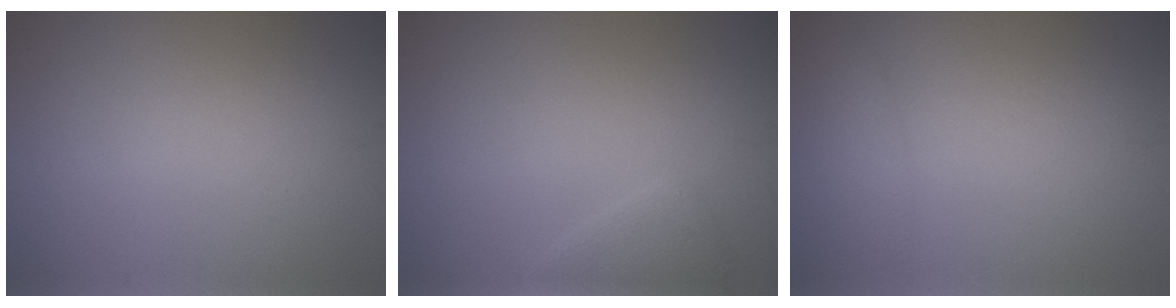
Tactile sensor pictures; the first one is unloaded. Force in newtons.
{"total": 1.6, "press": 1.6, "slide": 0.1}
{"total": 1.5, "press": 1.5, "slide": 0.0}